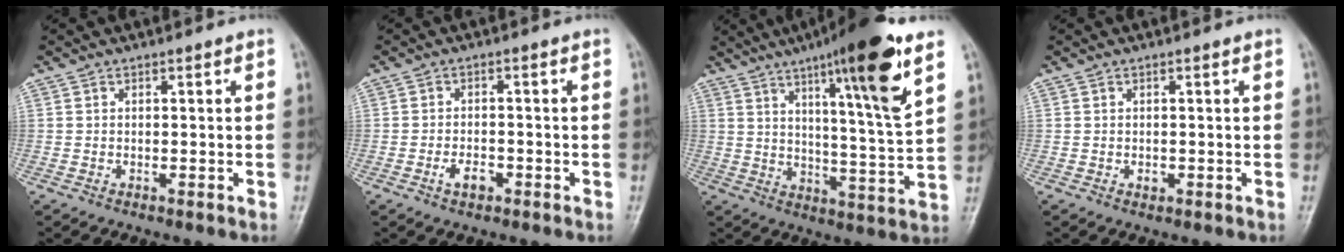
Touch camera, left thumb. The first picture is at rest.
{"total": 3.1, "force": [-1.5, 1.7, 2.0], "torque": [-0.033, 0.010, -0.025]}
{"total": 18.5, "force": [10.0, 1.9, 15.5], "torque": [-0.225, -0.047, 0.151]}
{"total": 1.0, "force": [0.0, 0.7, 0.7], "torque": [-0.005, 0.000, 0.001]}